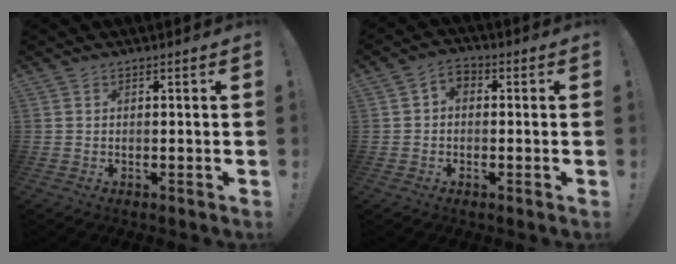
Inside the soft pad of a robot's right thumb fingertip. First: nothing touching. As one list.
[{"total": 3.4, "force": [-0.9, 2.6, 2.0], "torque": [-0.033, 0.008, -0.015]}]